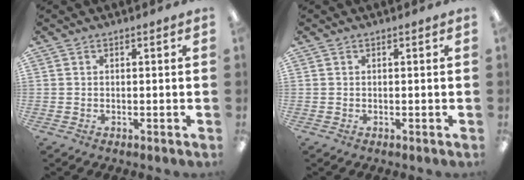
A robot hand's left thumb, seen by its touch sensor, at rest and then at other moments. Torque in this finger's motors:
{"motor_torque": [0.00, 0.00, -0.21, 0.11, 0.00]}